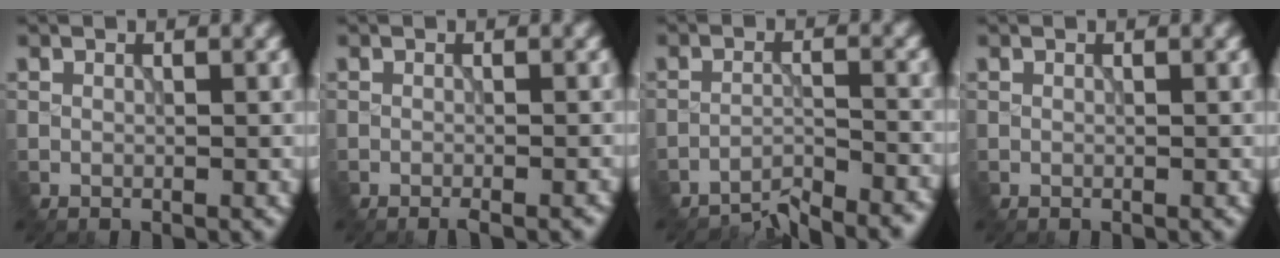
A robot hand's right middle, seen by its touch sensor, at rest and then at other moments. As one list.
[{"total": 1.9, "force": [-1.3, 0.5, 1.2], "torque": [-0.002, 0.012, -0.013]}, {"total": 3.9, "force": [-3.9, 0.1, 0.4], "torque": [-0.010, 0.010, -0.068]}, {"total": 0.0}]